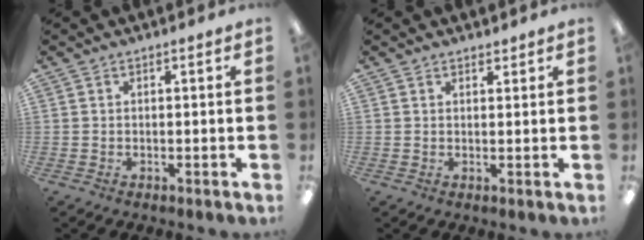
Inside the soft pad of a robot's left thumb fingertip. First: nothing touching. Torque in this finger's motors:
{"motor_torque": [-0.20, 0.34, -0.20, -0.11, -0.02]}